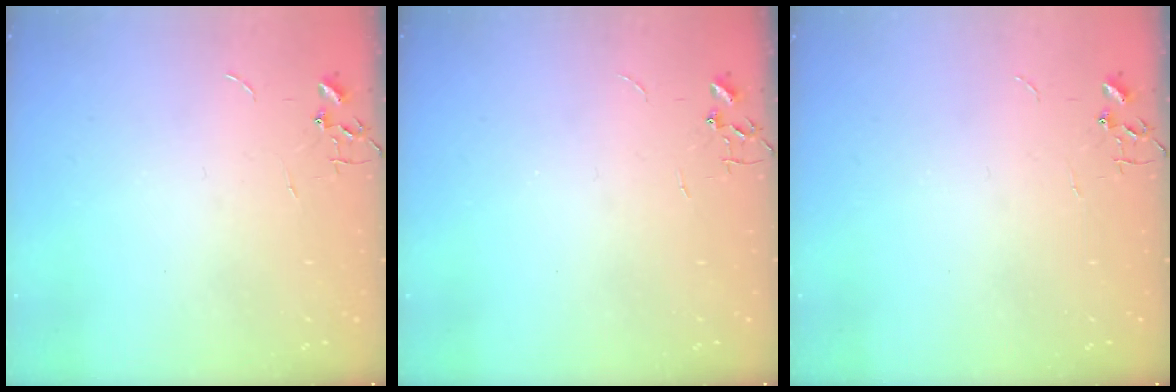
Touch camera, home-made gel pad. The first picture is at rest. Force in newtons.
{"total": 0.0}
{"total": 0.0}